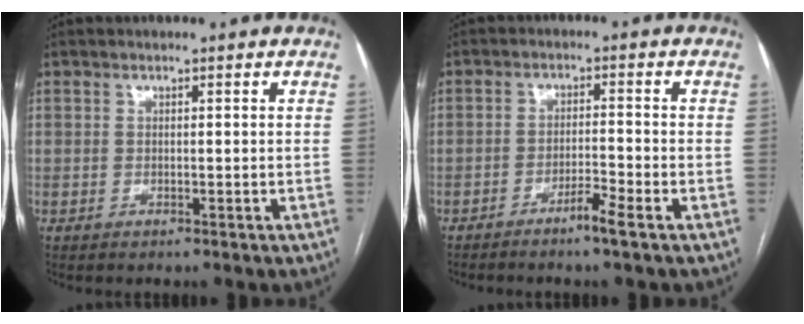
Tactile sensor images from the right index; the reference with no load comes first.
{"total": 3.6, "force": [-2.5, -0.5, 2.5], "torque": [-0.045, -0.004, -0.050]}